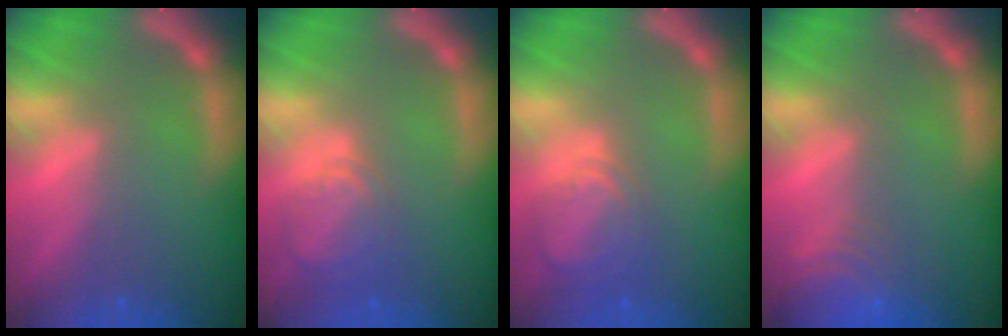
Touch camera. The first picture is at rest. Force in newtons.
{"total": 4.0}
{"total": 4.5}
{"total": 6.0}